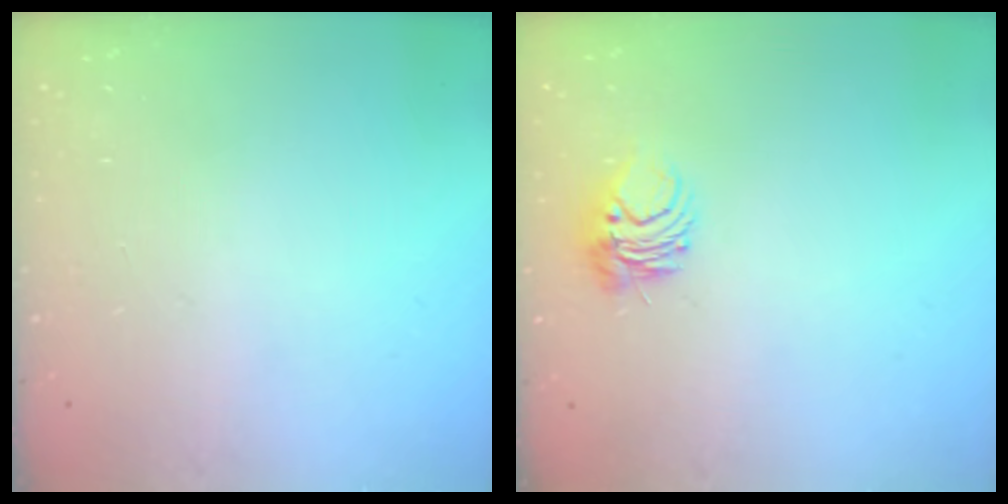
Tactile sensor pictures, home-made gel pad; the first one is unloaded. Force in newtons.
{"total": 6.0, "press": 6.0, "slide": 0.6}